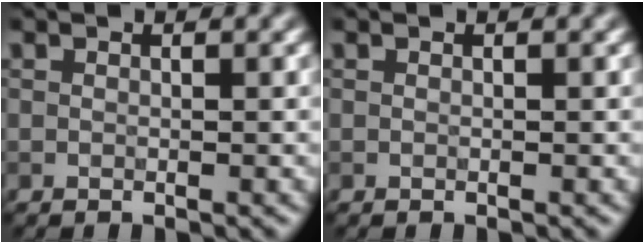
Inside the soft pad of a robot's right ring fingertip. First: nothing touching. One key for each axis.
{"total": 0.0}